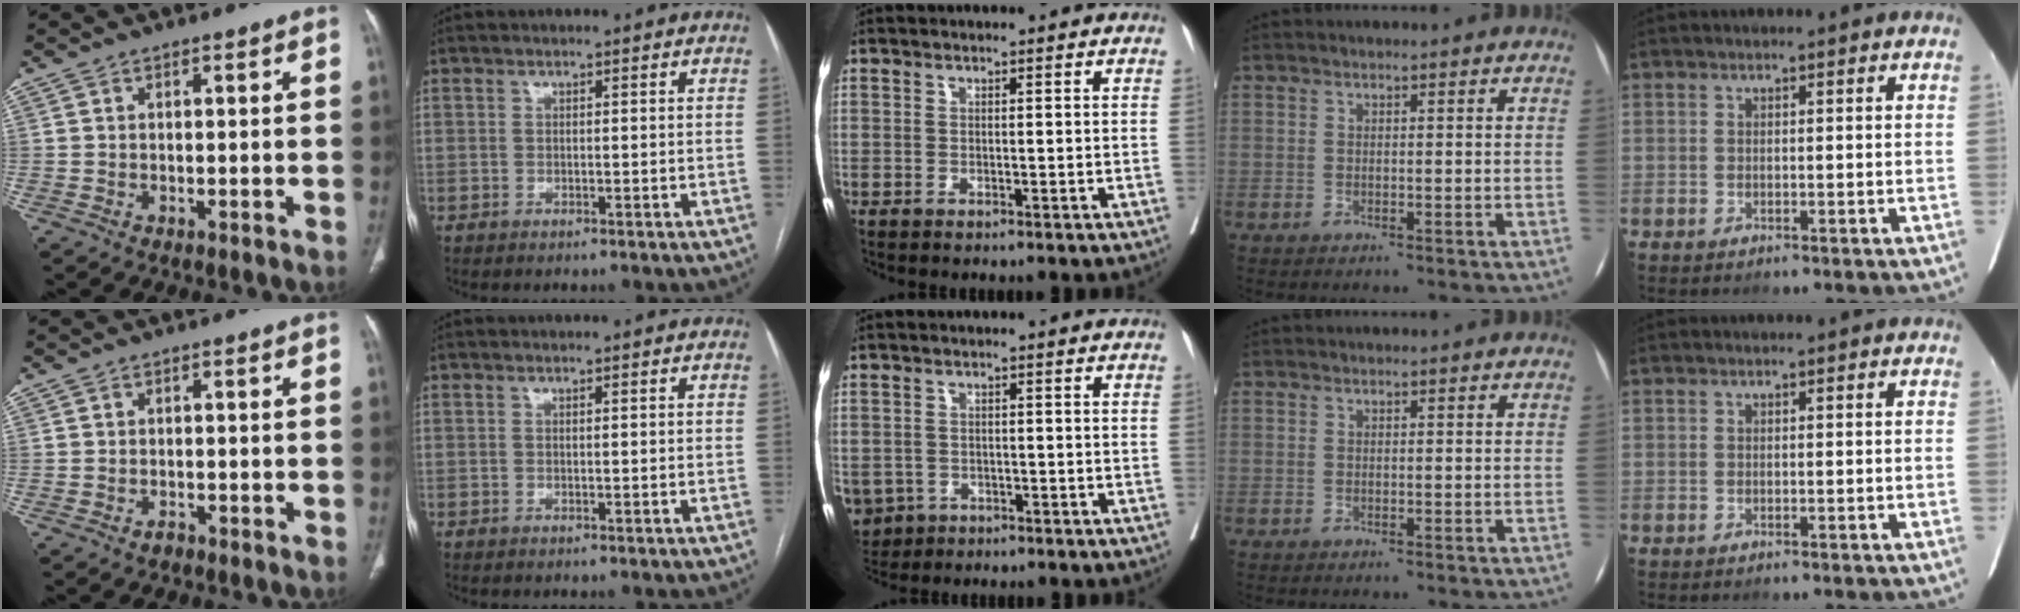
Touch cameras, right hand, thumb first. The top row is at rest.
{"thumb": {"total": 1.2, "force": [-0.9, 0.7, 0.4], "torque": [-0.008, 0.003, -0.015]}, "middle": {"total": 6.9, "force": [-3.4, 5.7, 2.1], "torque": [-0.059, -0.003, -0.049]}}